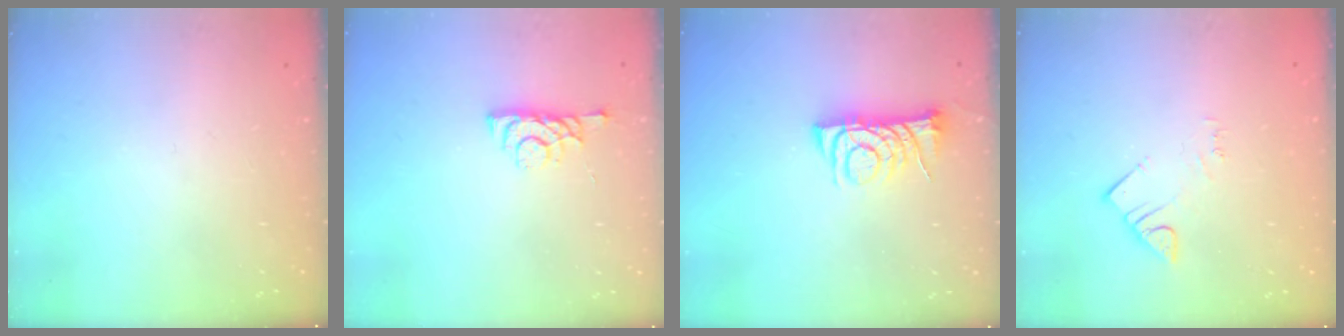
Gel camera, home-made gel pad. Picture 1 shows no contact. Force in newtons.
{"total": 4.2, "press": 4.2, "slide": 0.7}
{"total": 7.2, "press": 7.1, "slide": 0.9}
{"total": 3.0, "press": 3.0, "slide": 0.3}